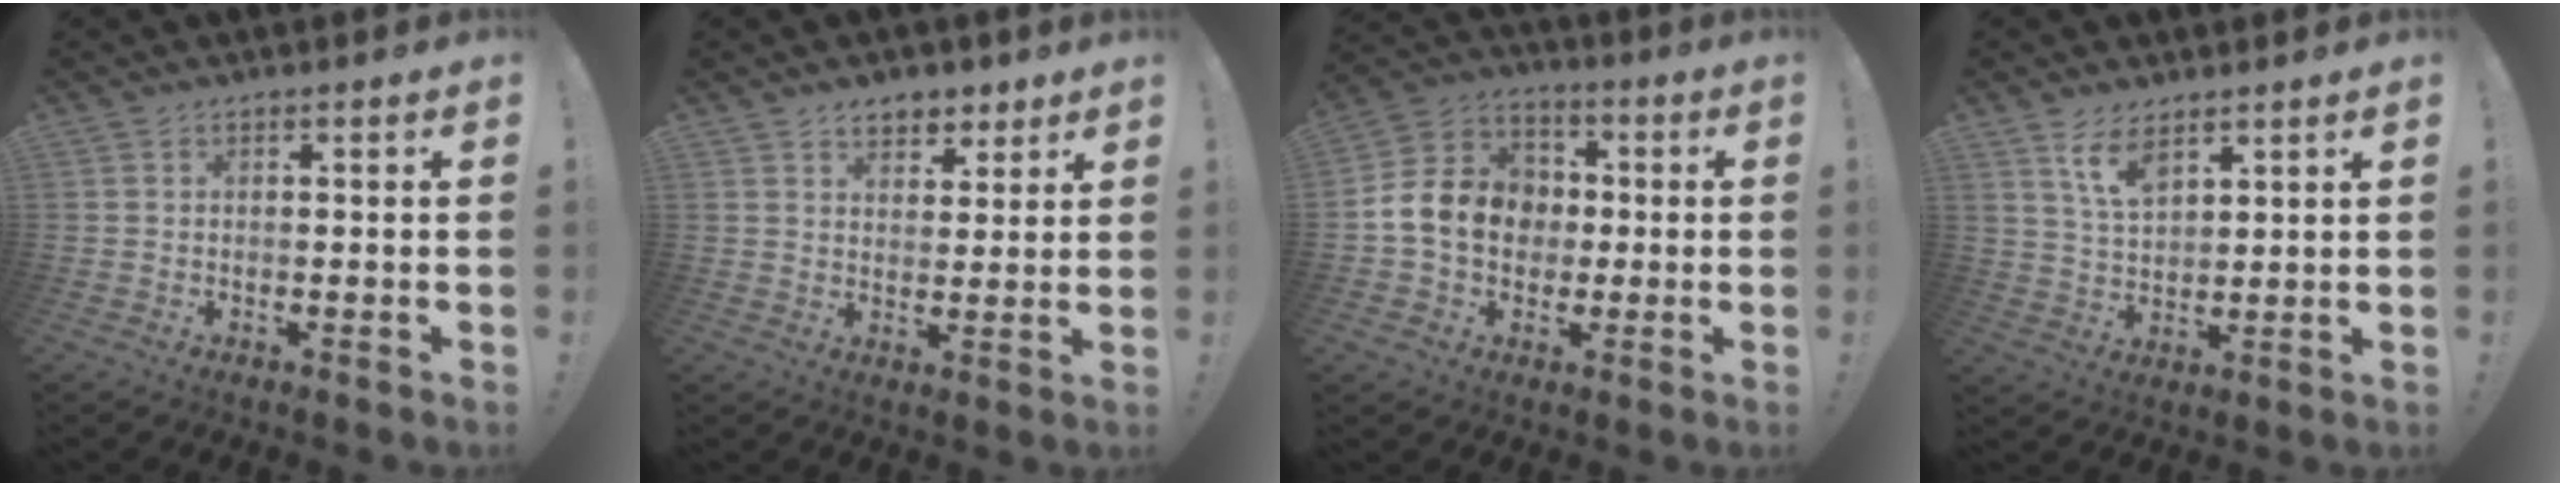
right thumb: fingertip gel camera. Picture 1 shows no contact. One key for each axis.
{"total": 6.5, "fx": 4.7, "fy": 4.1, "fz": 1.8, "tx": -0.006, "ty": -0.034, "tz": 0.086}
{"total": 15.0, "fx": -0.2, "fy": 12.8, "fz": 7.9, "tx": -0.131, "ty": 0.019, "tz": 0.007}
{"total": 7.4, "fx": 5.2, "fy": 3.3, "fz": 4.1, "tx": -0.081, "ty": -0.024, "tz": 0.098}